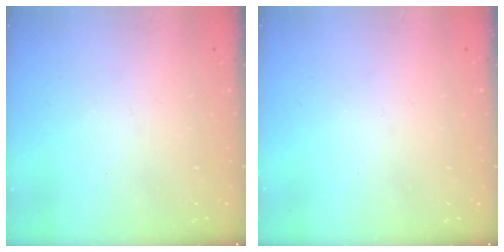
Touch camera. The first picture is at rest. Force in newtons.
{"total": 0.0}